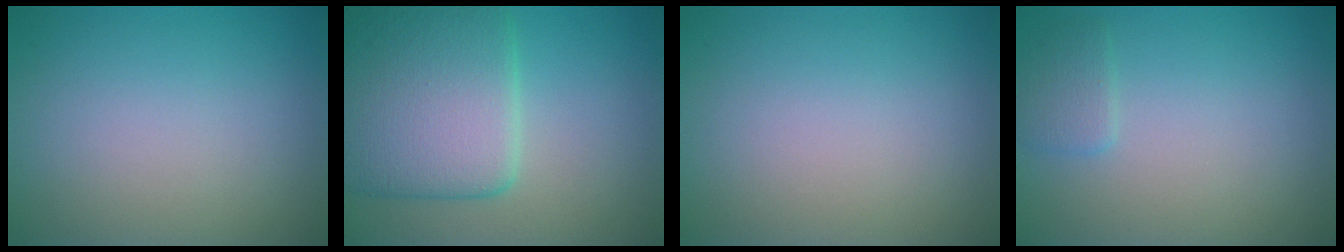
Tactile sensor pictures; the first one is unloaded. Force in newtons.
{"total": 8.6, "press": 8.6, "slide": 0.6}
{"total": 0.0}
{"total": 1.4, "press": 1.4, "slide": 0.1}